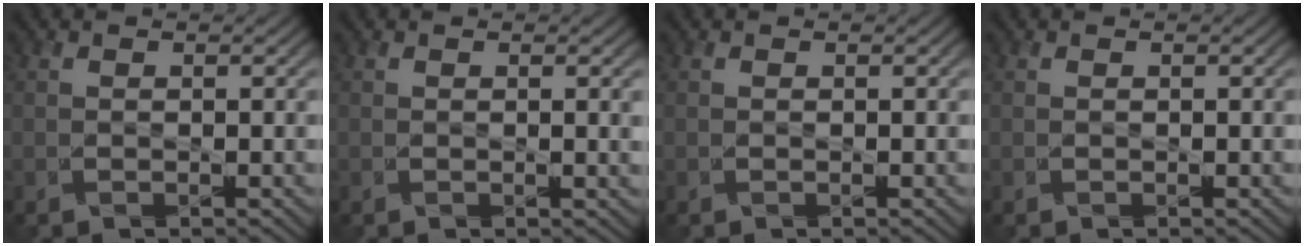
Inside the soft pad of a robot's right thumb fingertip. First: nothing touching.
{"total": 1.5, "force": [0.4, 0.2, 1.5], "torque": [-0.022, 0.000, 0.007]}
{"total": 0.0}
{"total": 0.0}